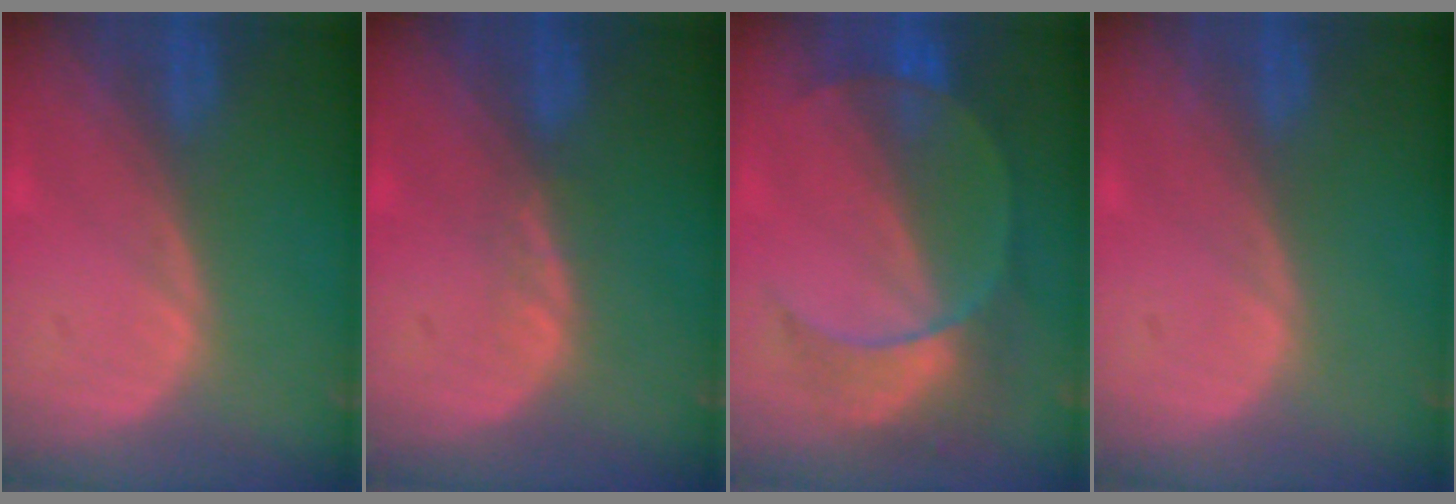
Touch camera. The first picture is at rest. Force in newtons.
{"total": 1.5, "press": 1.5, "slide": 0.2}
{"total": 7.3, "press": 7.2, "slide": 0.9}
{"total": 0.0}